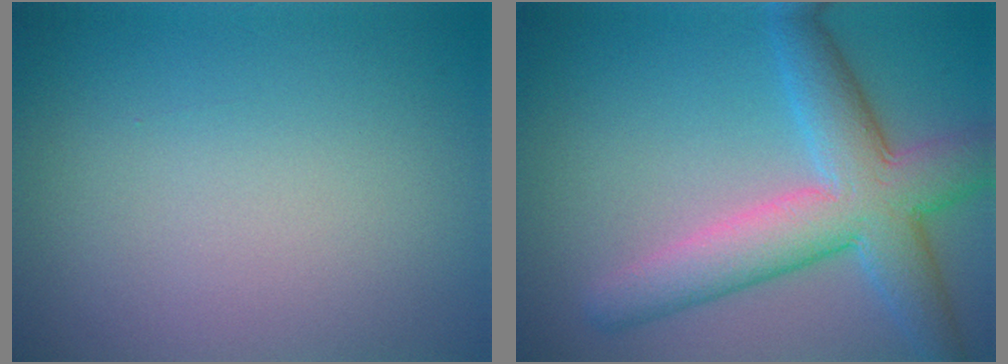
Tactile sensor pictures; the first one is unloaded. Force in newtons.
{"total": 7.4, "press": 7.3, "slide": 0.2}